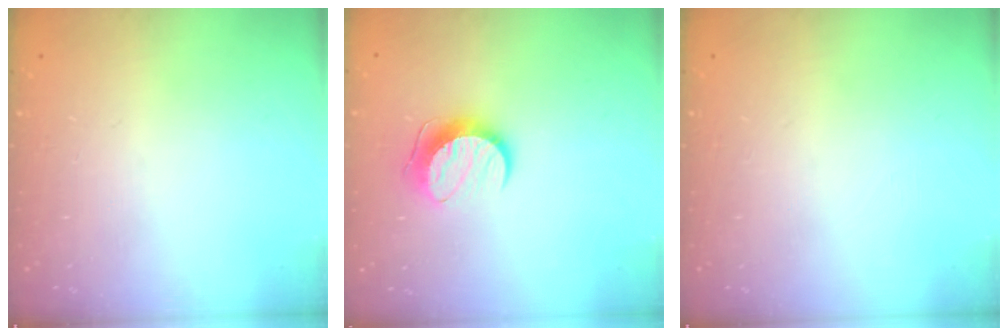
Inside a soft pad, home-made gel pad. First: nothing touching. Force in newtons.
{"total": 9.4, "press": 9.4, "slide": 0.1}
{"total": 0.0}